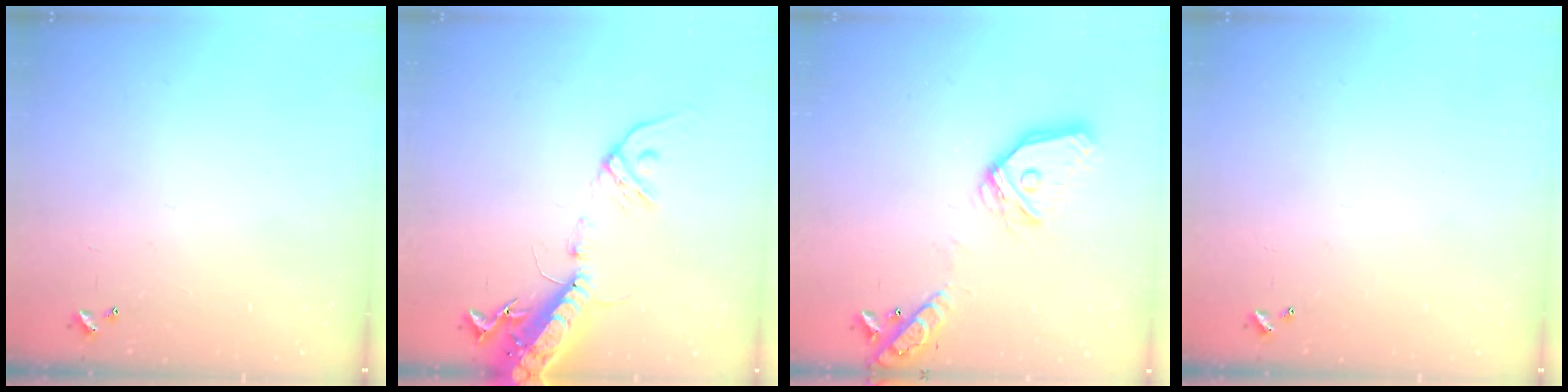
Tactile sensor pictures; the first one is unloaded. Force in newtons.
{"total": 16.2, "press": 15.8, "slide": 3.4}
{"total": 17.7, "press": 17.5, "slide": 2.5}
{"total": 0.0}